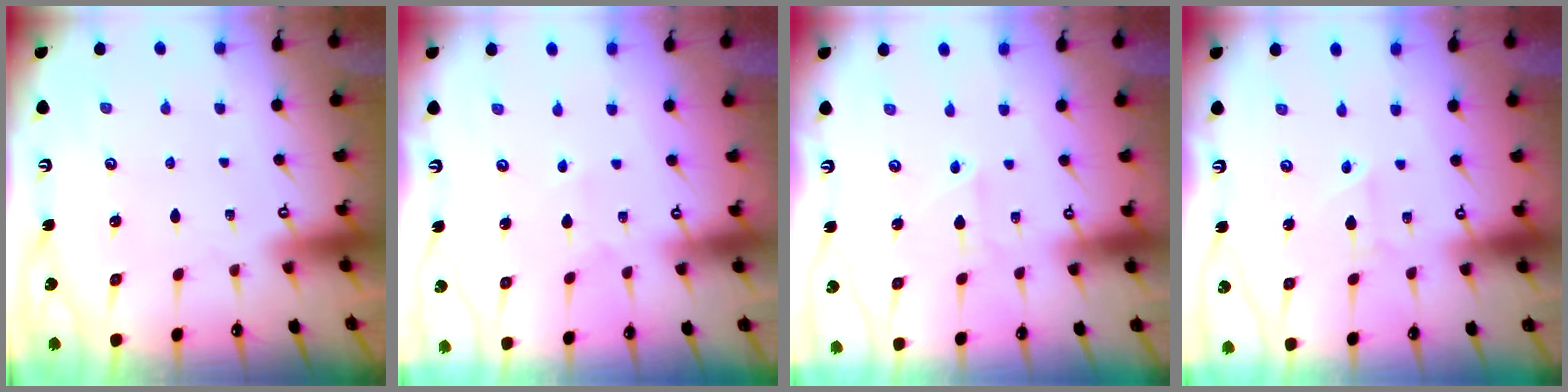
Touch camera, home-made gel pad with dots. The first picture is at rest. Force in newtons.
{"total": 2.8, "press": 2.8, "slide": 0.3}
{"total": 2.3, "press": 2.3, "slide": 0.5}
{"total": 2.4, "press": 2.2, "slide": 1.0}